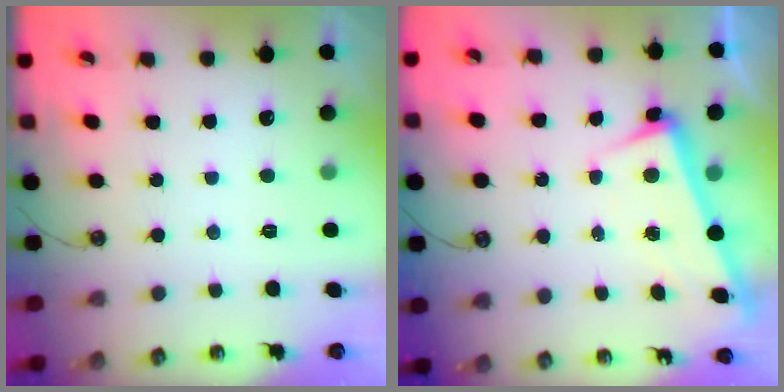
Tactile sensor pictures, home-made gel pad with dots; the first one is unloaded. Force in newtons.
{"total": 3.5, "press": 3.3, "slide": 1.1}